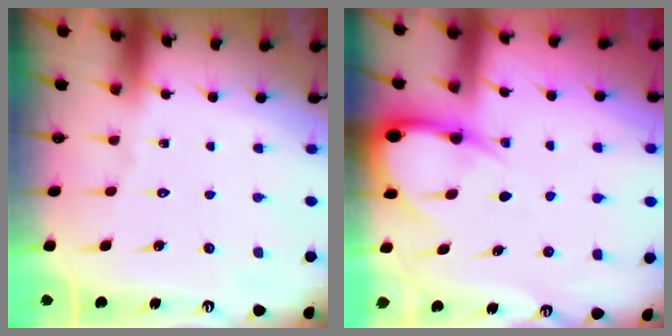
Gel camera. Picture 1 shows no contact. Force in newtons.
{"total": 6.6, "press": 6.5, "slide": 0.6}